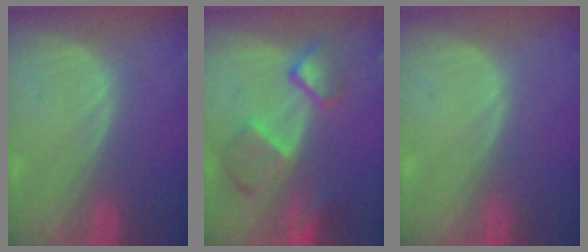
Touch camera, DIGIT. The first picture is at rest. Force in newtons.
{"total": 7.6, "press": 6.7, "slide": 3.7}
{"total": 0.0}